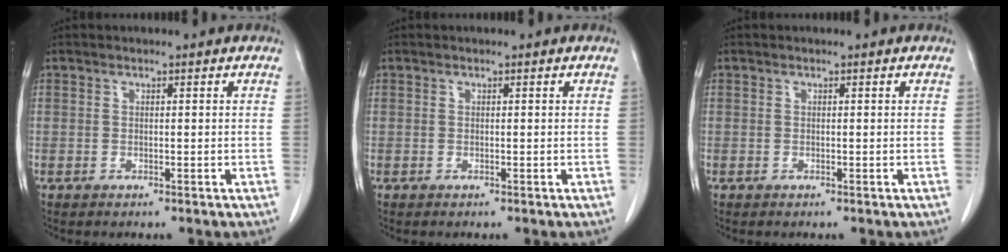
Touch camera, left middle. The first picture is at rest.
{"total": 0.0}
{"total": 0.0}